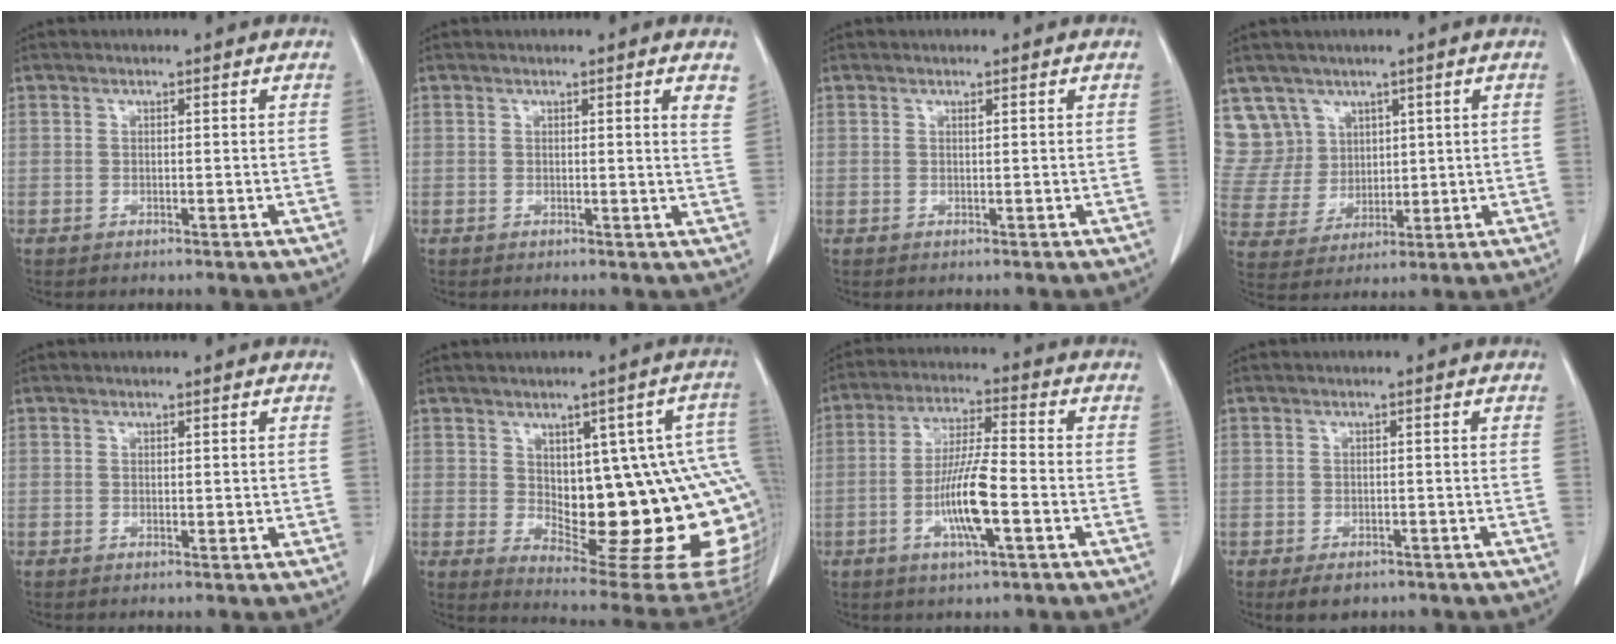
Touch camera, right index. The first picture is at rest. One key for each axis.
{"total": 3.3, "fx": 2.1, "fy": 0.0, "fz": 2.5, "tx": -0.029, "ty": -0.009, "tz": 0.015}
{"total": 0.0}
{"total": 9.2, "fx": 5.7, "fy": 7.2, "fz": 0.1, "tx": -0.011, "ty": 0.030, "tz": 0.127}
{"total": 0.8, "fx": 0.2, "fy": 0.5, "fz": 0.6, "tx": -0.006, "ty": -0.001, "tz": 0.005}
{"total": 22.6, "fx": -1.2, "fy": 7.7, "fz": 21.2, "tx": -0.172, "ty": 0.021, "tz": 0.012}
{"total": 9.8, "fx": -3.0, "fy": 1.0, "fz": 9.2, "tx": -0.178, "ty": -0.004, "tz": -0.058}
{"total": 3.2, "fx": -2.2, "fy": 1.8, "fz": 1.4, "tx": -0.016, "ty": -0.001, "tz": -0.025}